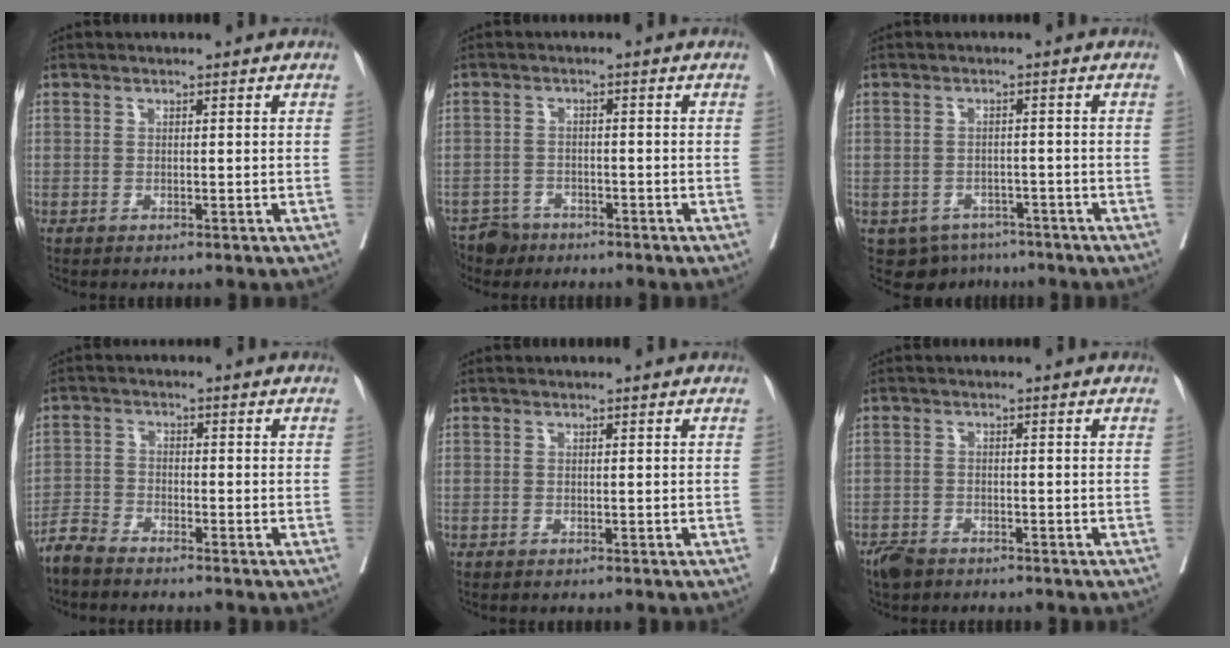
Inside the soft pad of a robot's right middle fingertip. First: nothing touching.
{"total": 3.8, "force": [-3.2, 2.1, 0.0], "torque": [0.003, 0.001, -0.058]}
{"total": 4.7, "force": [-3.5, 3.0, 0.5], "torque": [0.004, 0.006, -0.047]}
{"total": 3.2, "force": [-3.1, 0.4, 0.8], "torque": [-0.013, -0.008, -0.065]}
{"total": 0.0}
{"total": 3.1, "force": [-2.5, 1.4, 1.0], "torque": [-0.022, -0.001, -0.044]}